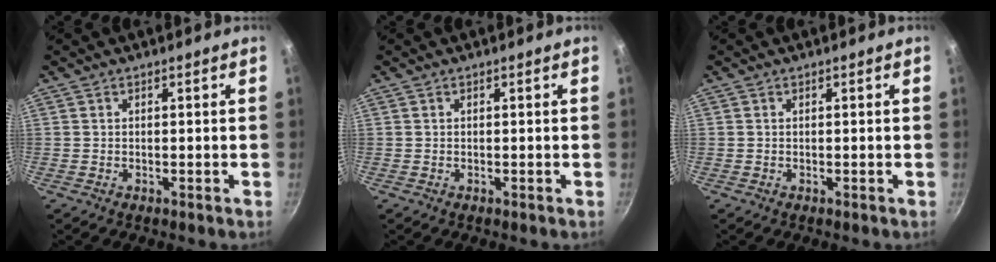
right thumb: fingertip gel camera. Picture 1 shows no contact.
{"total": 0.0}
{"total": 0.0}